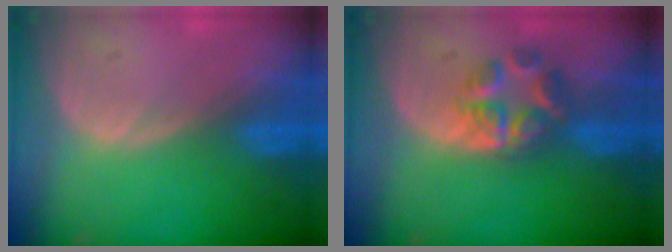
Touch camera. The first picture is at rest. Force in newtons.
{"total": 5.9, "press": 5.4, "slide": 2.2}